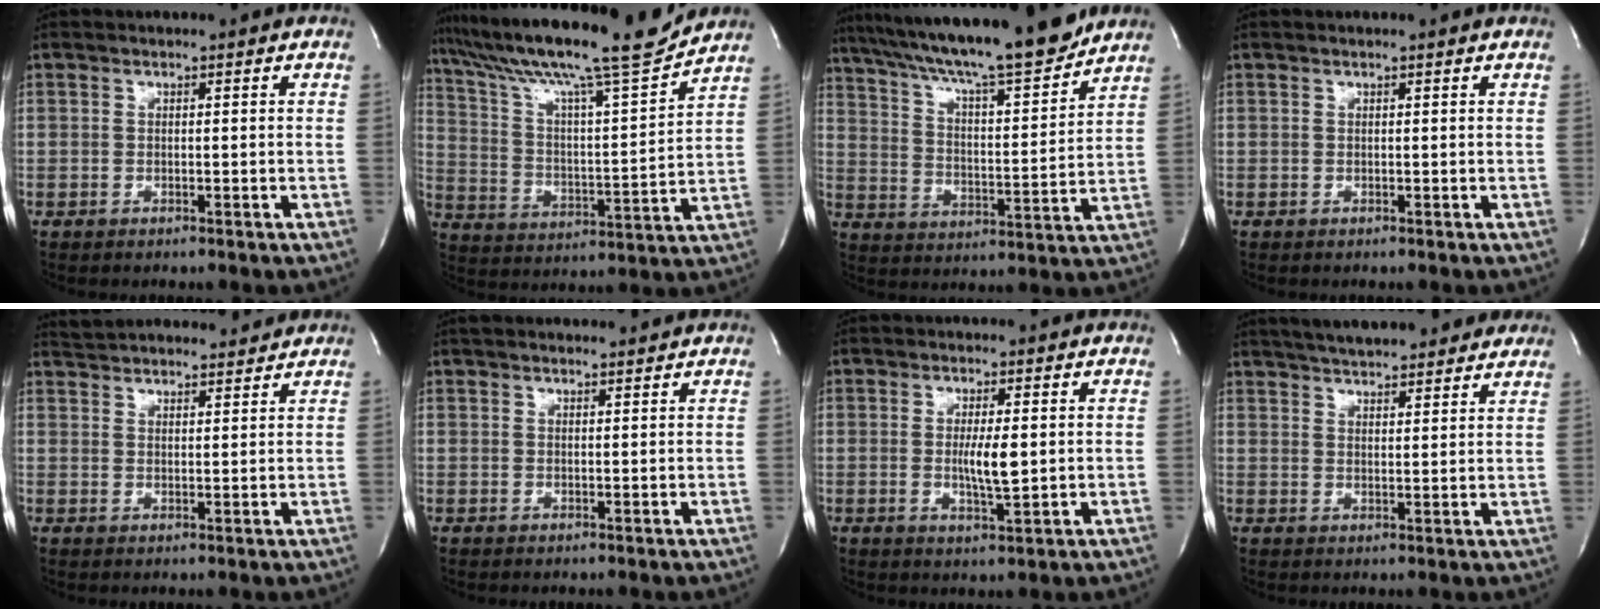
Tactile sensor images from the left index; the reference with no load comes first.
{"total": 19.9, "force": [17.1, -0.2, 10.2], "torque": [-0.182, -0.010, 0.275]}
{"total": 20.8, "force": [17.9, 1.0, 10.6], "torque": [-0.184, 0.002, 0.280]}
{"total": 0.5, "force": [0.5, -0.1, 0.2], "torque": [-0.007, 0.001, 0.009]}
{"total": 12.8, "force": [12.1, 2.5, 3.4], "torque": [-0.053, 0.028, 0.179]}
{"total": 6.2, "force": [5.7, 1.3, 2.1], "torque": [-0.029, 0.027, 0.078]}
{"total": 4.6, "force": [0.2, 0.8, 4.5], "torque": [-0.082, -0.007, 0.003]}
{"total": 17.8, "force": [15.6, 4.0, 7.5], "torque": [-0.116, 0.031, 0.211]}